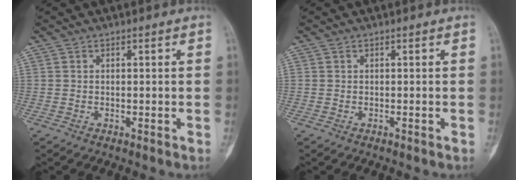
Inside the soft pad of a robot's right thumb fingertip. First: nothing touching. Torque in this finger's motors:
{"motor_torque": [0.08, 0.18, -0.06, 0.01, 0.06]}